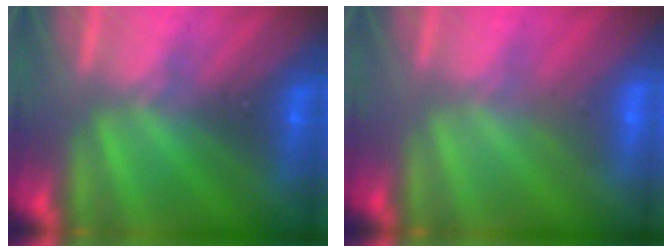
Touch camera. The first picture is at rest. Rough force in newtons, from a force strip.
{"total": 2.9}